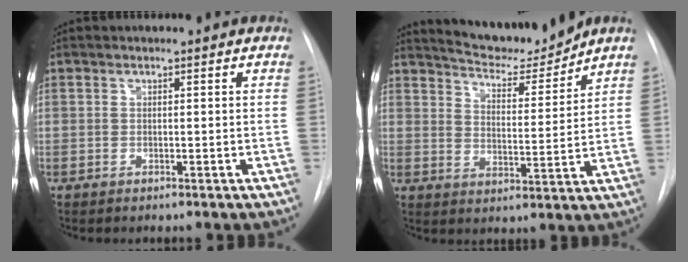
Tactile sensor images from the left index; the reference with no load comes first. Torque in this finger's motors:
{"motor_torque": [0.32, -0.99, -0.24, 0.02]}